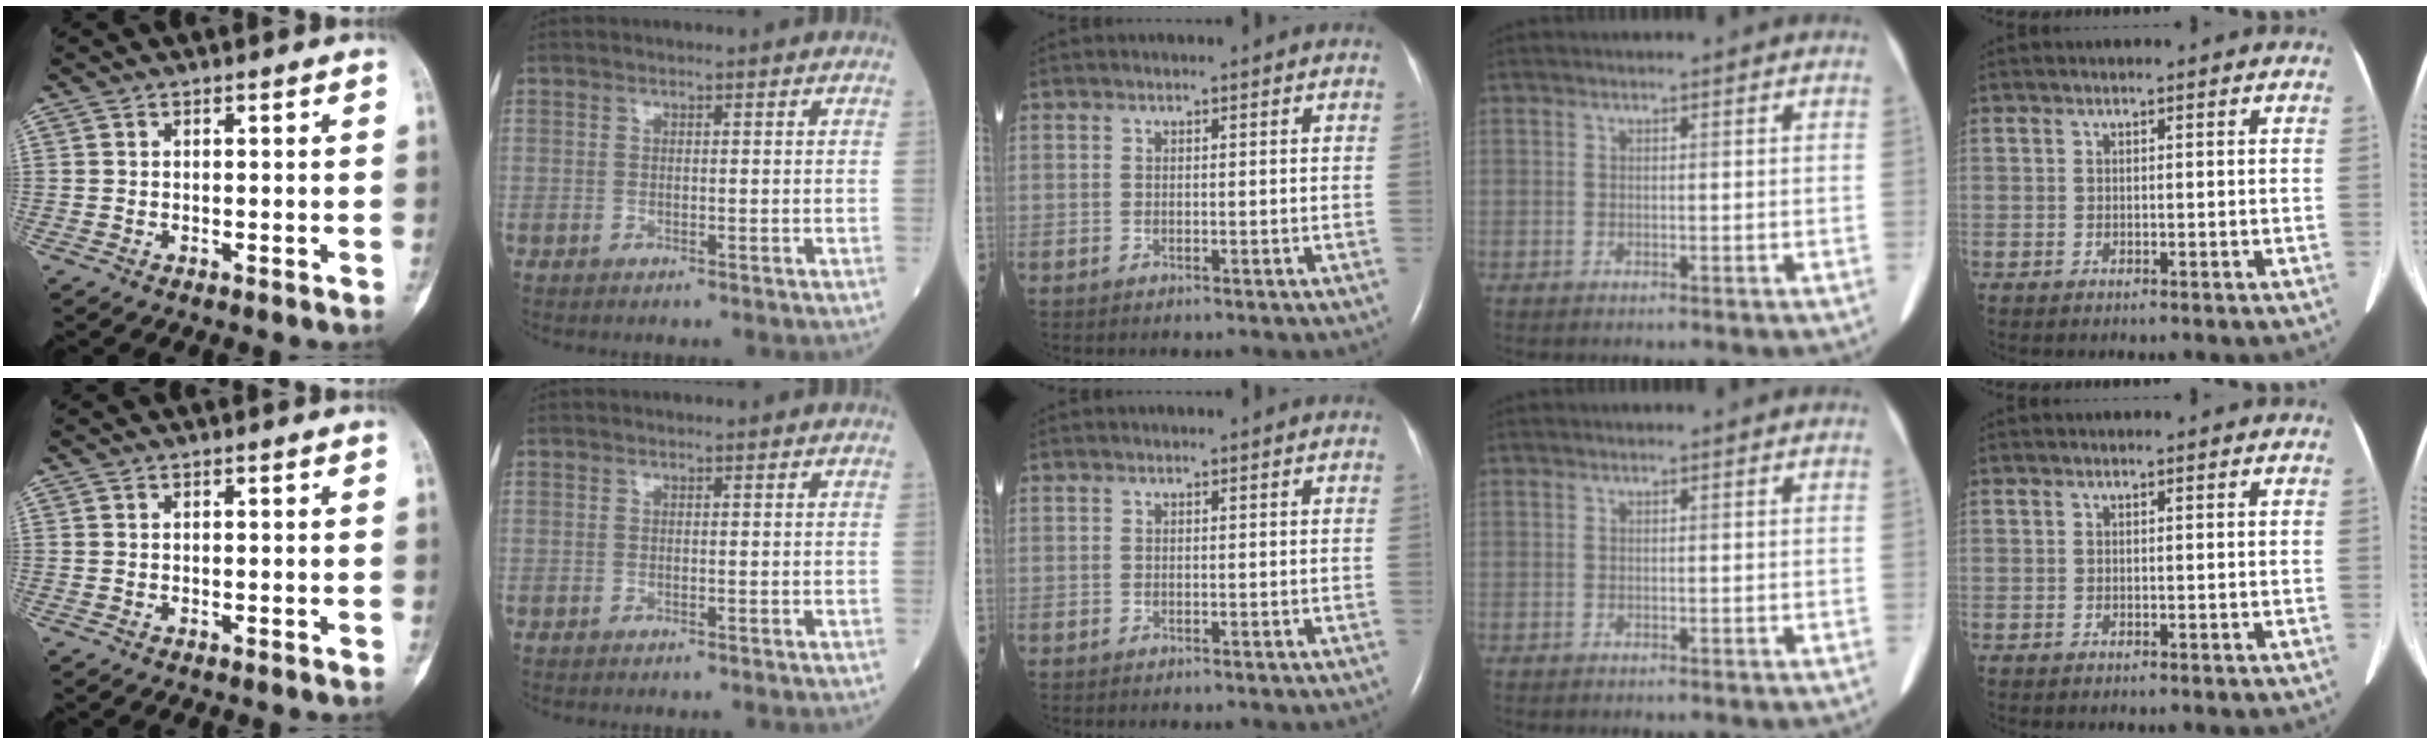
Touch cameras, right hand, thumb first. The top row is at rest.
{}